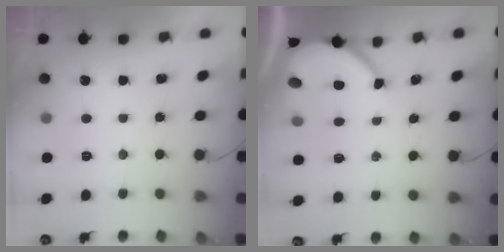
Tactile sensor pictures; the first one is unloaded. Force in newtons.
{"total": 5.9, "press": 5.8, "slide": 0.8}